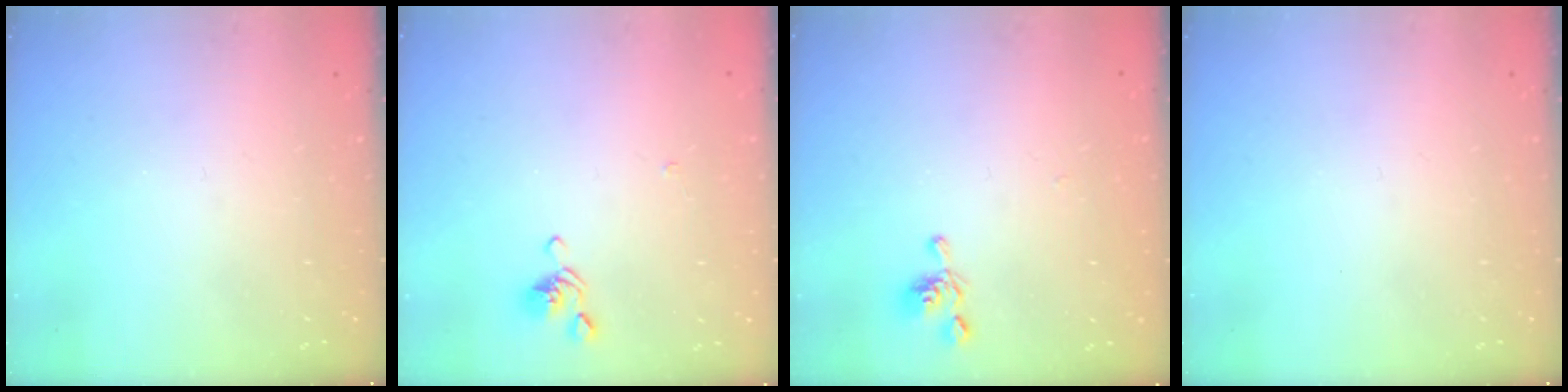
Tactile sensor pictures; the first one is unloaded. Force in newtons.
{"total": 2.6, "press": 2.5, "slide": 0.6}
{"total": 6.0, "press": 6.0, "slide": 0.4}
{"total": 0.0}